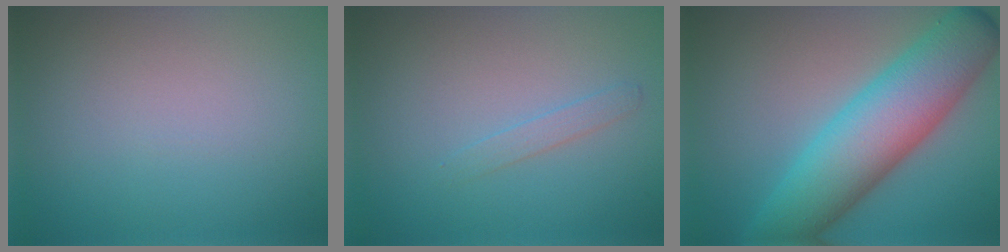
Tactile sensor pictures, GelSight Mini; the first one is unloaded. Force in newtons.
{"total": 1.0, "press": 1.0, "slide": 0.1}
{"total": 9.8, "press": 9.8, "slide": 0.2}